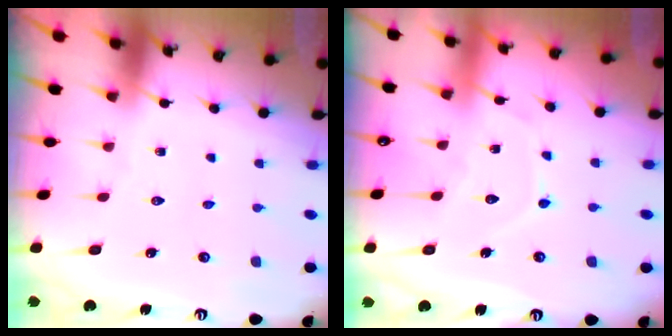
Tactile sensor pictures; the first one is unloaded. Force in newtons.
{"total": 8.4, "press": 8.3, "slide": 0.8}